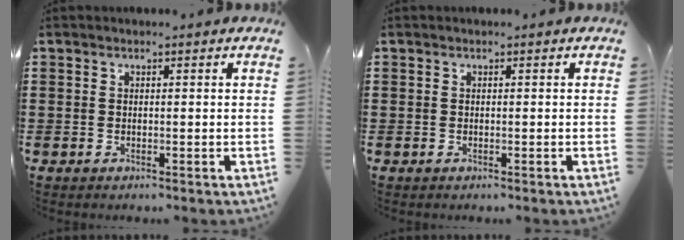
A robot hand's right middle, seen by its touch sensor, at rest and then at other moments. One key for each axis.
{"total": 0.0}